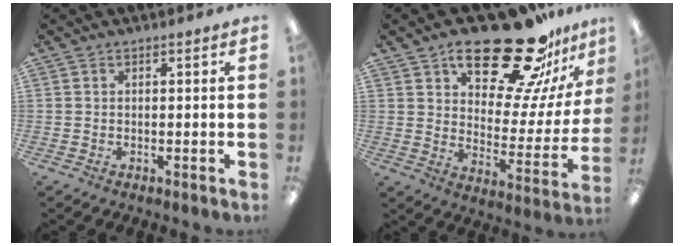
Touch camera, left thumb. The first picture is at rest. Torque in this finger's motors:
{"motor_torque": [0.28, 0.41, 1.47, -1.30, 0.17]}